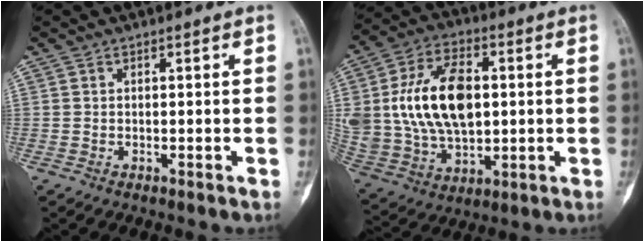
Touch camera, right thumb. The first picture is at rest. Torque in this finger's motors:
{"motor_torque": [-0.99, 1.95, 0.98, 0.71, 0.19]}